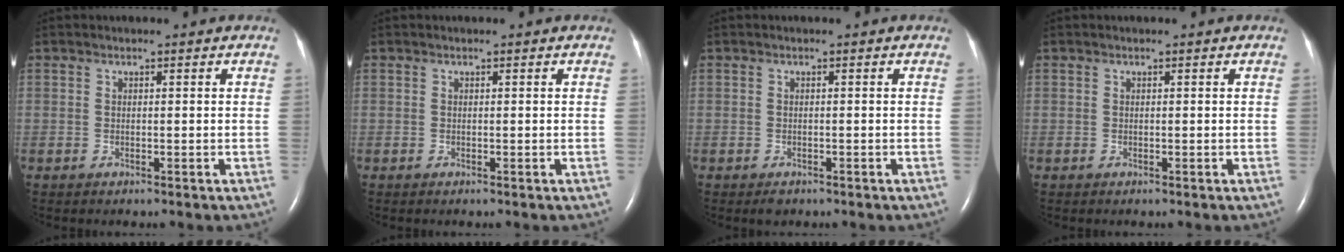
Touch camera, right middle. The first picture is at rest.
{"total": 0.0}
{"total": 1.1, "force": [-0.8, 0.6, 0.5], "torque": [-0.012, -0.001, -0.008]}
{"total": 0.0}